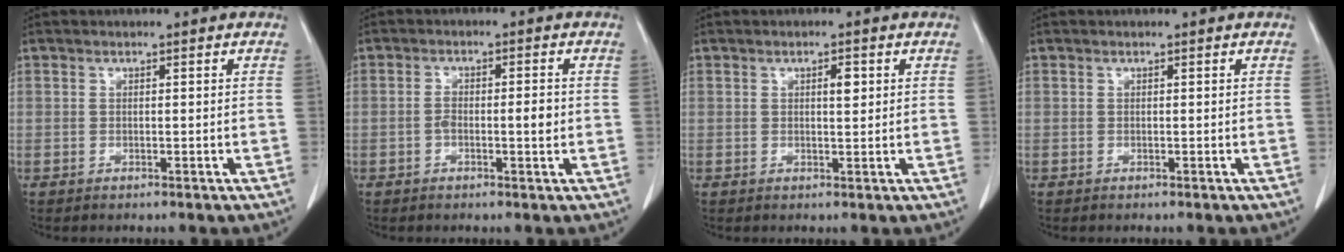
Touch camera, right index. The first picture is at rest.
{"total": 3.5, "force": [-0.6, 1.1, 3.3], "torque": [-0.058, 0.006, -0.008]}
{"total": 1.8, "force": [0.6, 0.5, 1.6], "torque": [-0.025, 0.000, 0.009]}
{"total": 0.0}